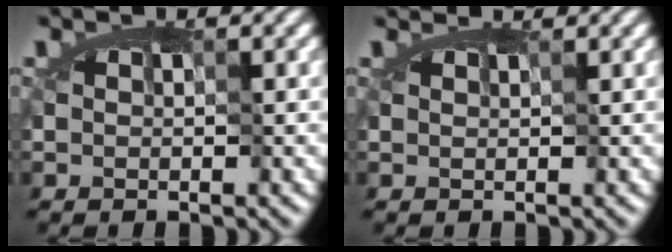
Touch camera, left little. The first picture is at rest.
{"total": 1.0, "force": [1.0, 0.1, 0.0], "torque": [-0.008, -0.004, 0.024]}